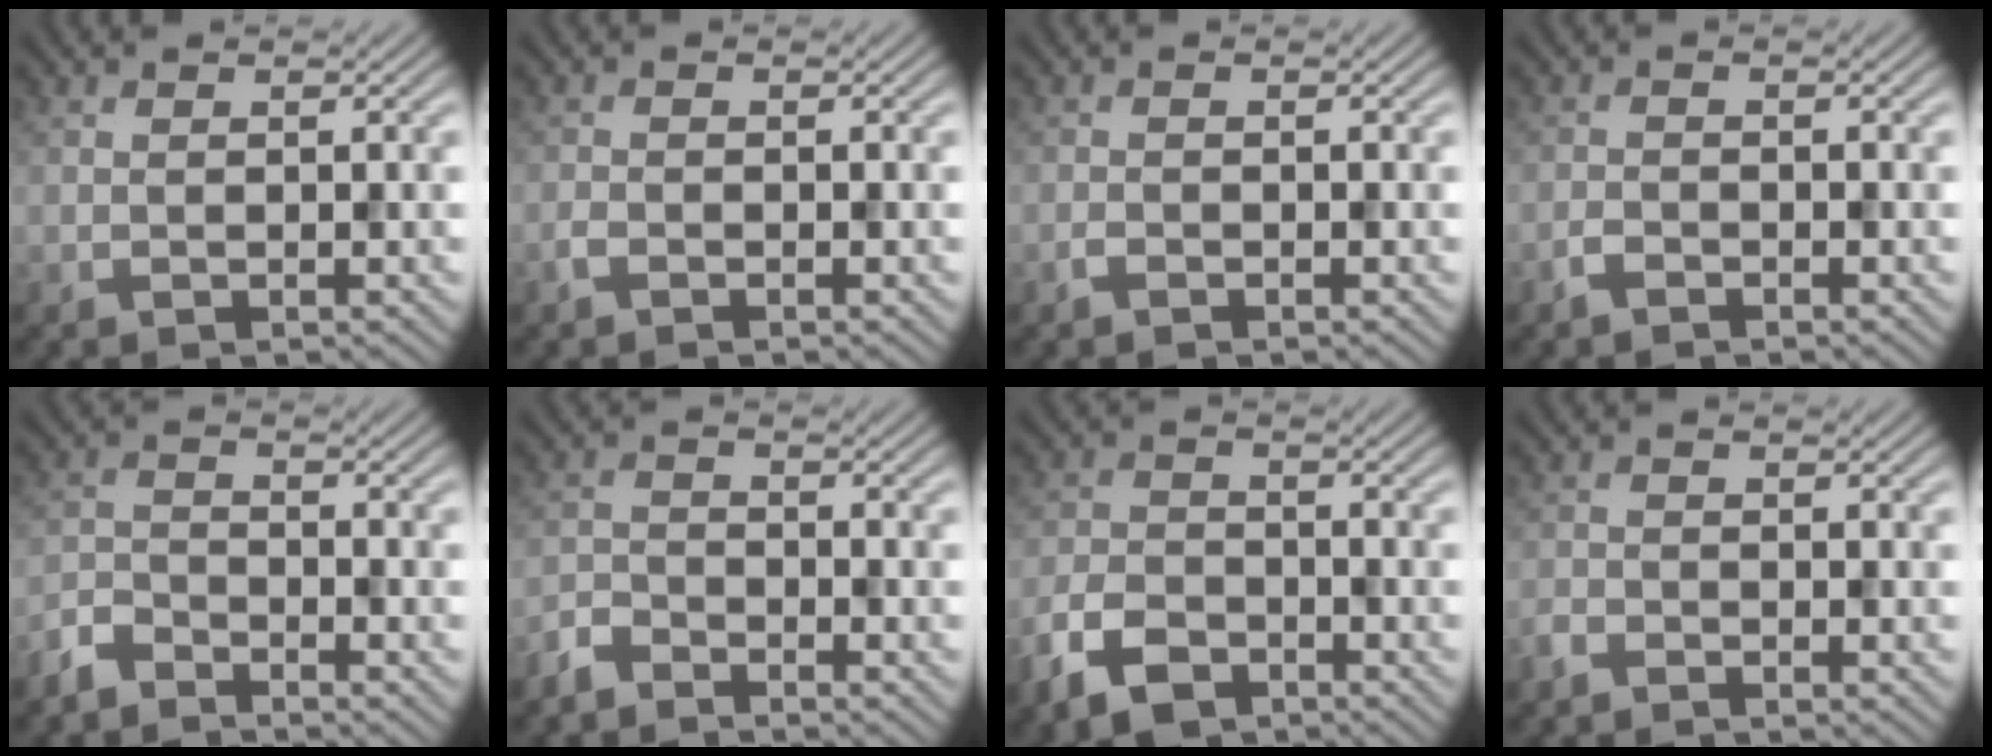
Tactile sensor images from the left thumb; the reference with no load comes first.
{"total": 1.0, "force": [-0.8, 0.3, 0.5], "torque": [-0.015, 0.000, -0.019]}
{"total": 0.9, "force": [-0.7, 0.3, 0.5], "torque": [-0.011, 0.001, -0.015]}
{"total": 1.4, "force": [-1.2, 0.5, 0.6], "torque": [-0.016, 0.000, -0.028]}
{"total": 3.6, "force": [-3.2, 1.2, 1.1], "torque": [-0.026, -0.006, -0.080]}
{"total": 3.0, "force": [-2.7, 0.9, 0.8], "torque": [-0.019, -0.005, -0.067]}
{"total": 6.0, "force": [-4.0, 3.3, 3.0], "torque": [-0.069, -0.007, -0.089]}
{"total": 1.4, "force": [-1.3, 0.4, 0.5], "torque": [-0.014, -0.003, -0.033]}